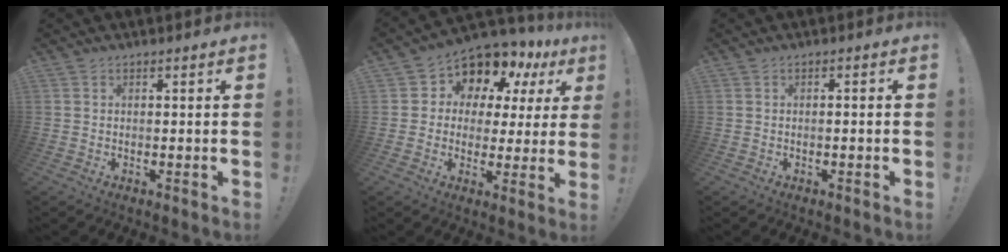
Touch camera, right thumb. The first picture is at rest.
{"total": 9.2, "force": [6.2, 6.0, 3.2], "torque": [-0.051, -0.064, 0.111]}
{"total": 1.2, "force": [-0.8, -0.3, 0.9], "torque": [-0.021, 0.002, -0.014]}